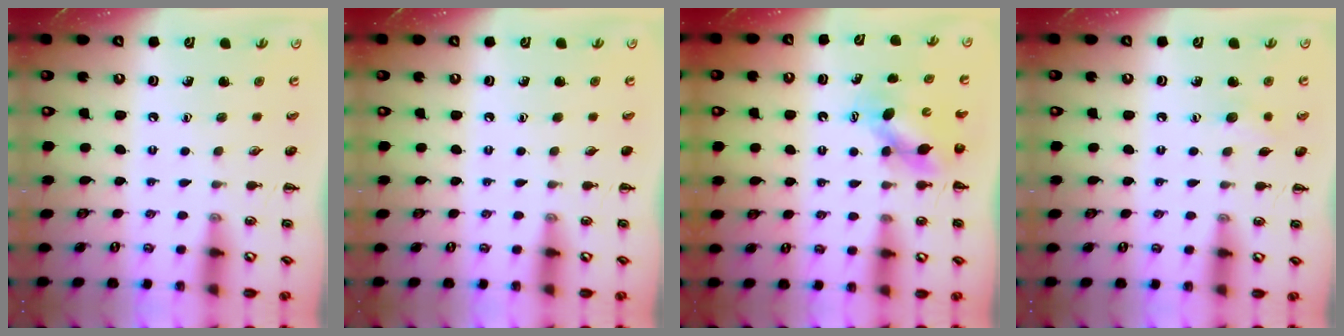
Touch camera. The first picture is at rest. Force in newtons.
{"total": 0.0}
{"total": 6.3, "press": 6.3, "slide": 0.6}
{"total": 4.9, "press": 4.8, "slide": 1.1}